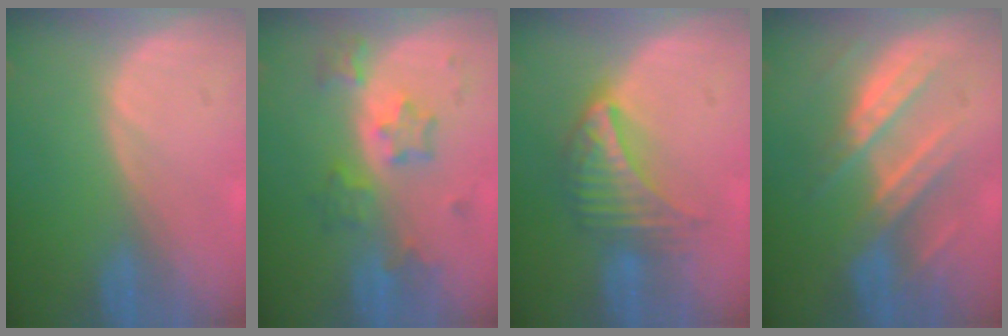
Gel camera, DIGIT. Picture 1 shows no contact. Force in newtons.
{"total": 6.1, "press": 5.9, "slide": 1.6}
{"total": 7.5, "press": 6.6, "slide": 3.6}
{"total": 8.8, "press": 7.8, "slide": 4.0}